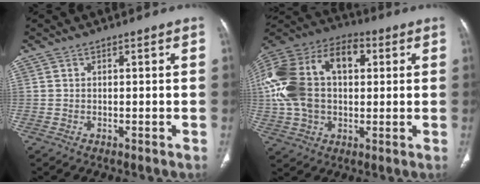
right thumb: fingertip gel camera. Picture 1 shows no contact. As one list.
[{"total": 25.9, "force": [4.3, 16.9, 19.2], "torque": [-0.414, 0.046, 0.077]}]